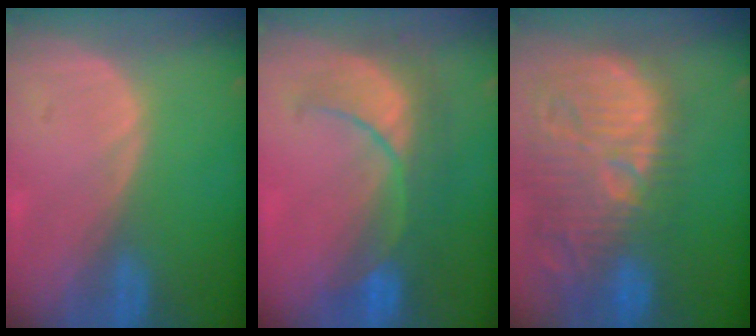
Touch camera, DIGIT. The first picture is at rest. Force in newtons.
{"total": 8.2, "press": 8.1, "slide": 0.8}
{"total": 15.0, "press": 13.1, "slide": 7.2}